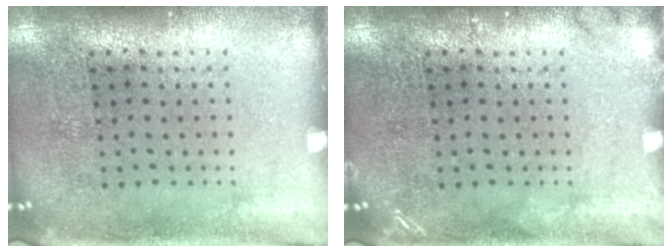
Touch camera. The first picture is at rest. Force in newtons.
{"total": 1.3, "press": 1.3, "slide": 0.2}